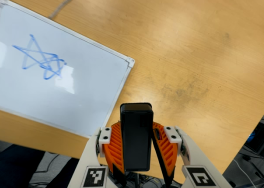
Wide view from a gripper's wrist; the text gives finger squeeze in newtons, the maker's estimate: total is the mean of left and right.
{"total": 5.7, "left": 5.1, "right": 6.3}